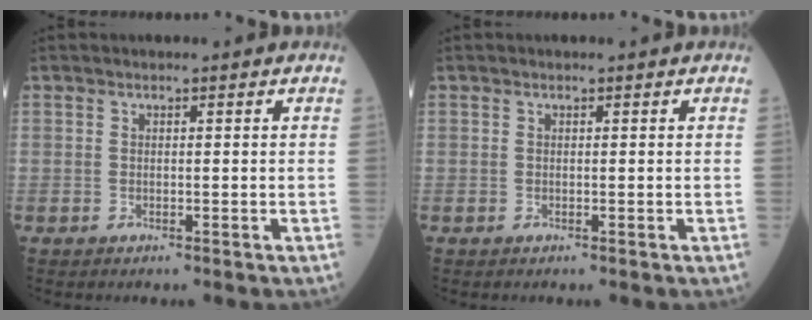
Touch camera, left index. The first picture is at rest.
{"total": 0.0}